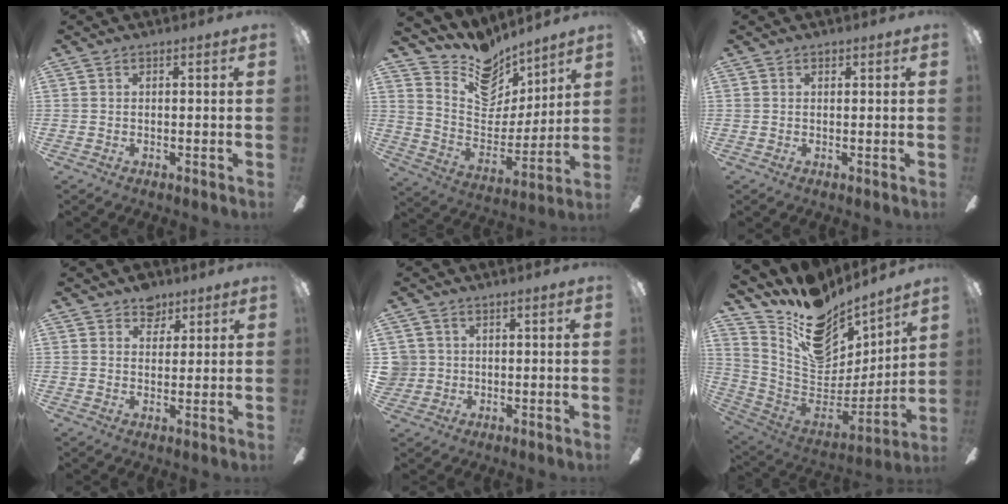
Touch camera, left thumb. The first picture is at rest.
{"total": 13.7, "force": [11.8, 6.4, 3.1], "torque": [-0.068, -0.103, 0.214]}
{"total": 0.5, "force": [0.3, 0.4, 0.2], "torque": [-0.004, 0.002, 0.006]}
{"total": 5.2, "force": [3.9, 3.2, 1.3], "torque": [-0.007, -0.016, 0.068]}
{"total": 3.8, "force": [0.6, 3.7, 0.3], "torque": [-0.009, 0.008, 0.012]}
{"total": 16.3, "force": [11.8, 9.2, 6.6], "torque": [-0.111, -0.101, 0.209]}